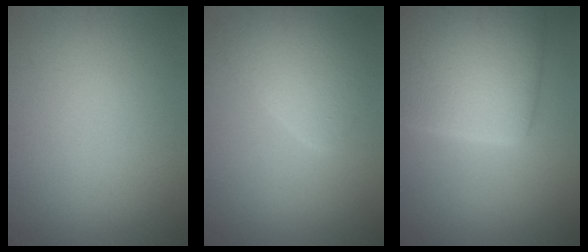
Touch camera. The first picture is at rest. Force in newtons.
{"total": 4.8, "press": 4.8, "slide": 0.2}
{"total": 10.3, "press": 10.2, "slide": 0.5}